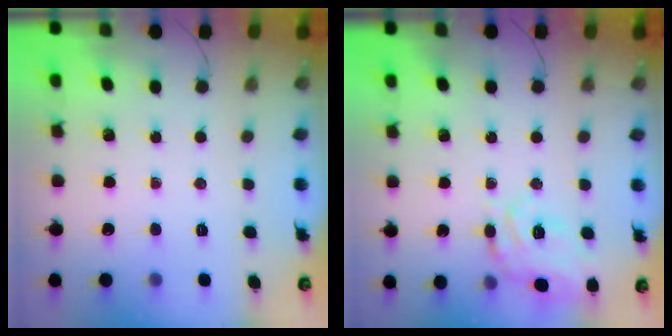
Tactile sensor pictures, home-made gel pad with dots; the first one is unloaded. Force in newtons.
{"total": 13.1, "press": 12.9, "slide": 2.3}